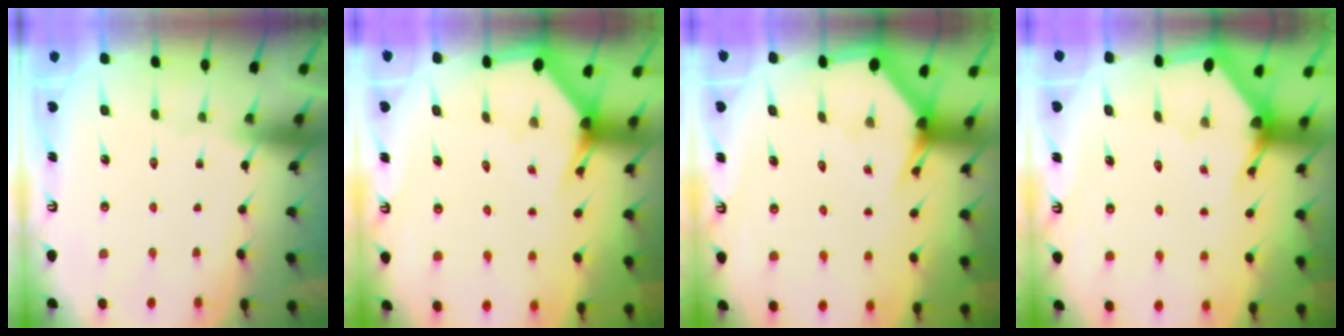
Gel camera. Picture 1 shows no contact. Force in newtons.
{"total": 2.8, "press": 2.8, "slide": 0.2}
{"total": 2.9, "press": 2.9, "slide": 0.2}
{"total": 2.9, "press": 2.9, "slide": 0.1}